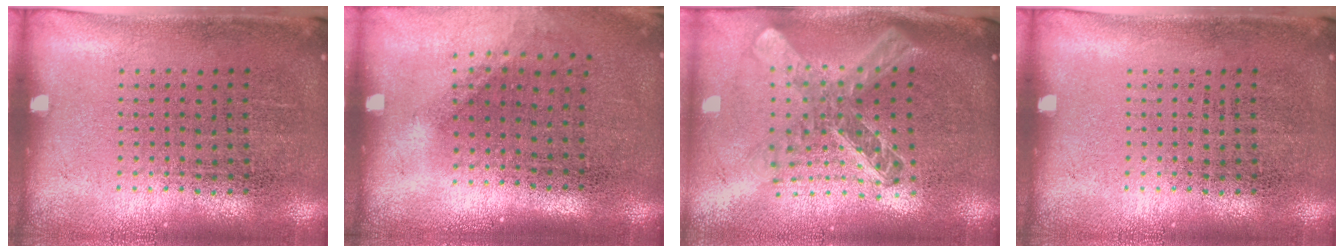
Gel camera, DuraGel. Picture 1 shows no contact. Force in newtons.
{"total": 1.3, "press": 0.9, "slide": 0.9}
{"total": 2.5, "press": 1.9, "slide": 1.6}
{"total": 0.0}